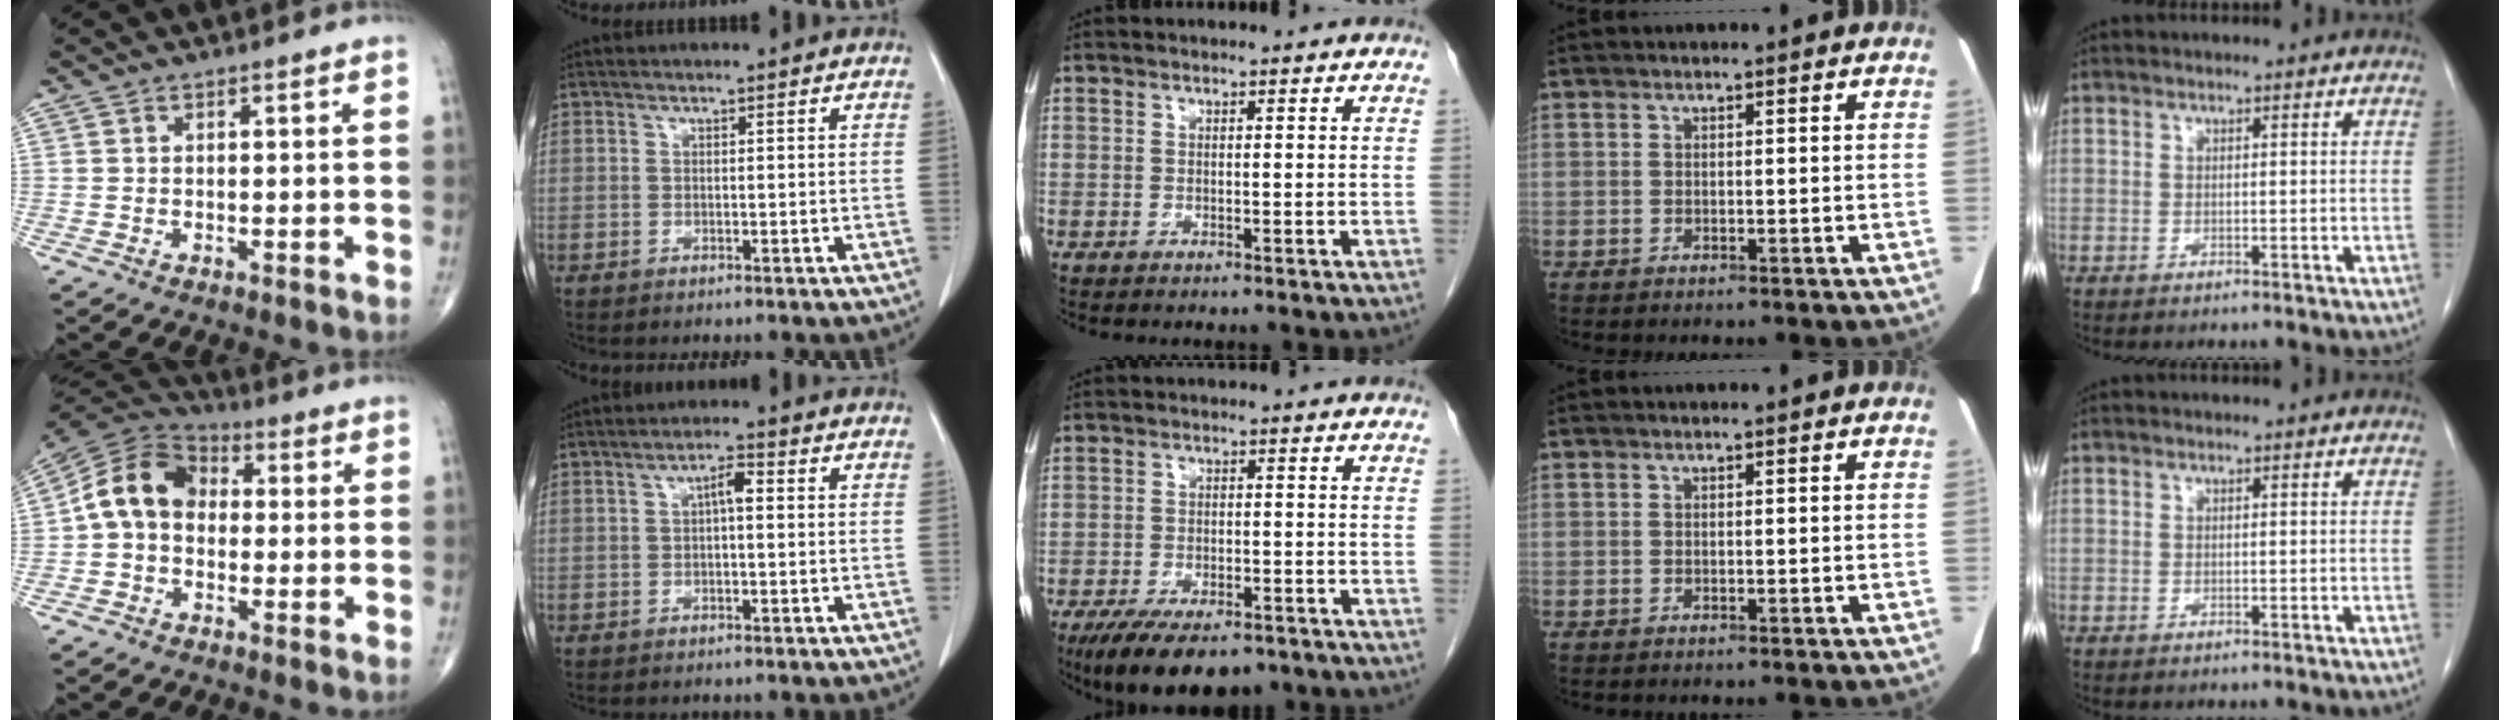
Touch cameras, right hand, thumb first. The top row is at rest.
{"thumb": {"total": 11.3, "force": [-0.1, 8.7, 7.2], "torque": [-0.118, 0.036, -0.019]}, "index": {"total": 3.0, "force": [0.4, 0.8, 2.9], "torque": [-0.050, 0.011, 0.005]}, "middle": {"total": 11.5, "force": [-8.5, 4.5, 6.4], "torque": [-0.104, -0.011, -0.129]}}